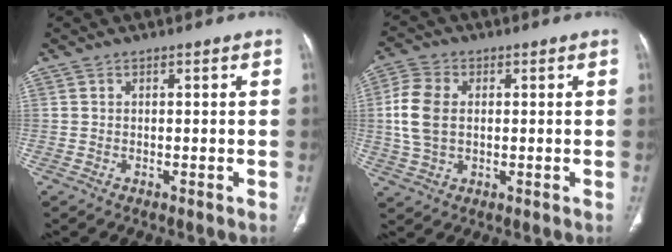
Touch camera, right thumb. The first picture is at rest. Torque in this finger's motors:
{"motor_torque": [0.02, 0.16, 0.00, 0.13, 0.08]}